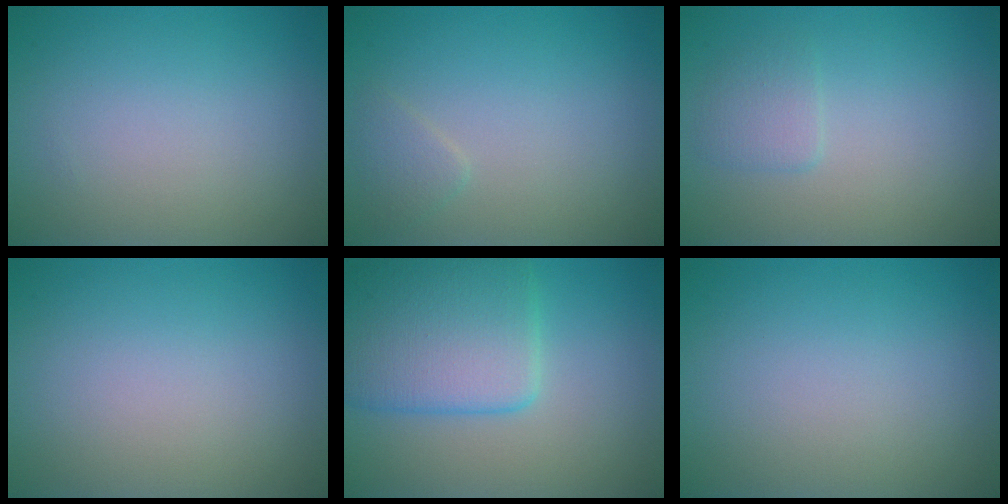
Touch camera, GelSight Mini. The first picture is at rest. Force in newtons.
{"total": 1.2, "press": 1.2, "slide": 0.1}
{"total": 1.4, "press": 1.4, "slide": 0.1}
{"total": 0.0}
{"total": 6.6, "press": 6.6, "slide": 0.3}
{"total": 0.0}